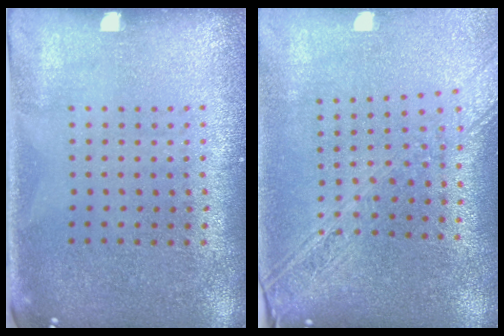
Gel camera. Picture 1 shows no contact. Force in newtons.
{"total": 2.3, "press": 1.9, "slide": 1.2}